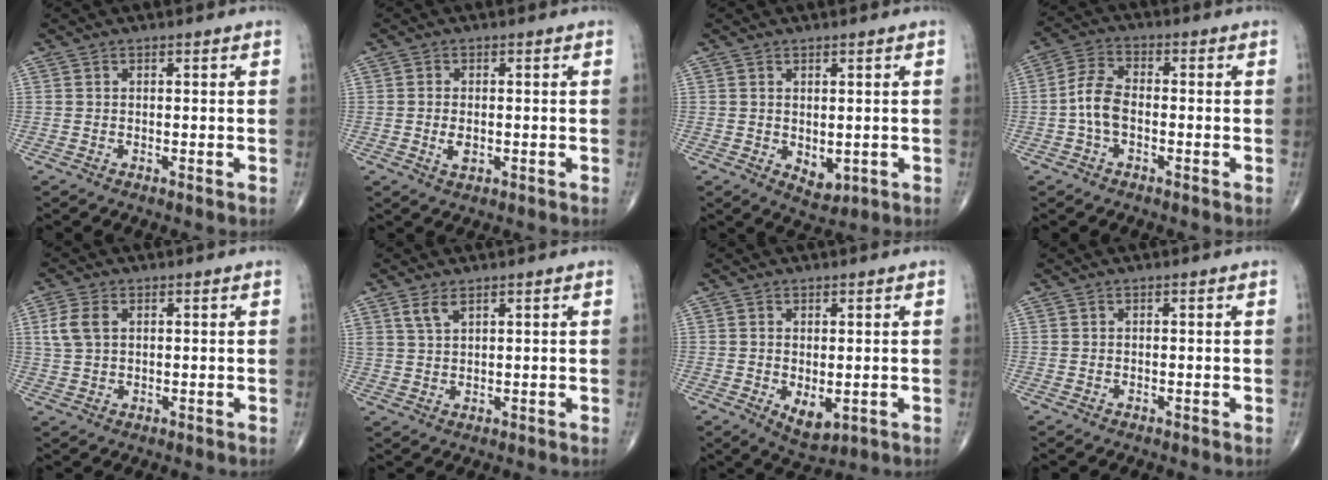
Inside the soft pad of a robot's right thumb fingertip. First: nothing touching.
{"total": 2.8, "force": [-0.4, 1.5, 2.3], "torque": [-0.039, -0.002, -0.008]}
{"total": 3.4, "force": [-0.3, 2.1, 2.7], "torque": [-0.027, -0.007, 0.008]}
{"total": 6.4, "force": [-1.3, 3.6, 5.1], "torque": [-0.104, 0.023, -0.034]}
{"total": 4.9, "force": [1.4, 3.1, 3.5], "torque": [-0.079, 0.007, 0.029]}
{"total": 3.0, "force": [2.0, 1.2, 1.9], "torque": [-0.039, -0.006, 0.046]}
{"total": 4.8, "force": [-0.9, 2.5, 4.0], "torque": [-0.054, -0.012, -0.002]}
{"total": 0.0}